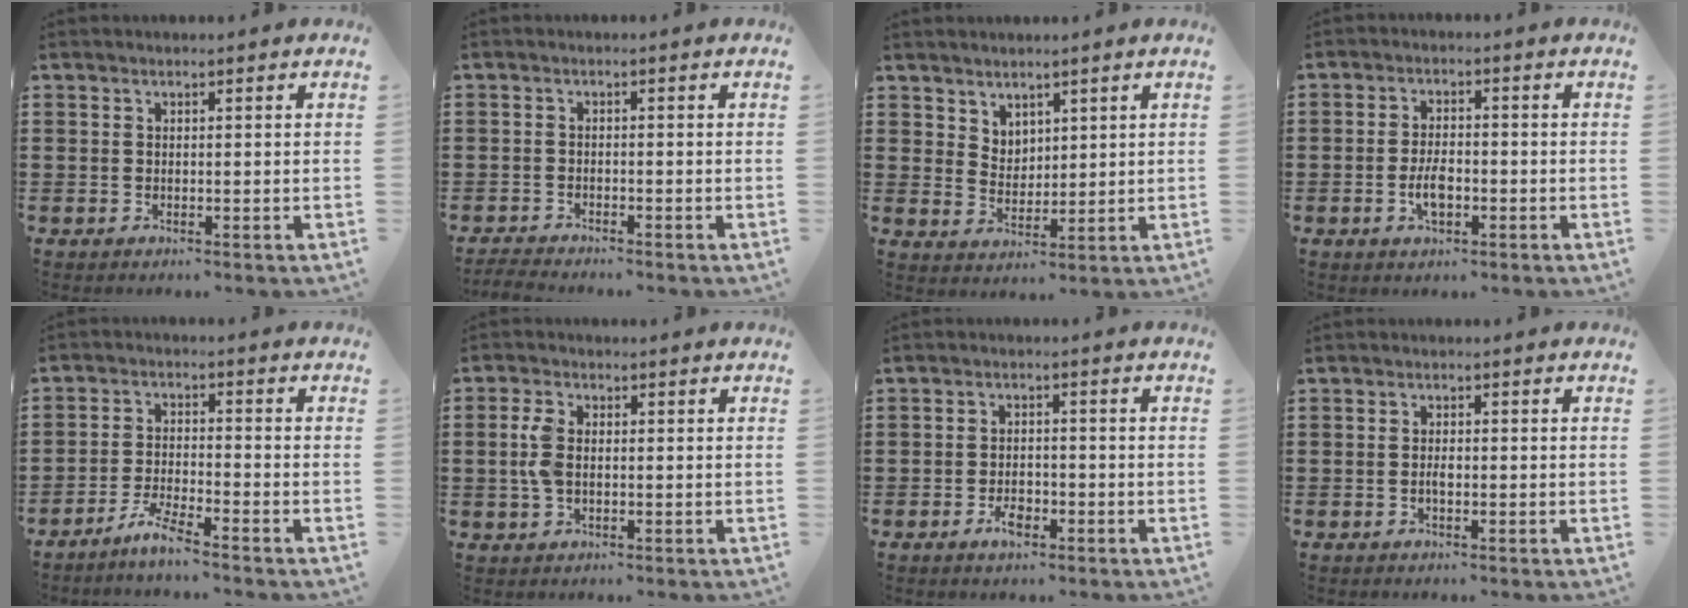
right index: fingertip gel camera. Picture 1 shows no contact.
{"total": 1.8, "force": [-1.8, 0.1, 0.1], "torque": [-0.014, -0.004, -0.039]}
{"total": 3.7, "force": [3.1, 2.1, -0.1], "torque": [-0.010, 0.000, 0.059]}
{"total": 3.9, "force": [-1.2, 1.7, 3.4], "torque": [-0.074, -0.003, -0.023]}
{"total": 4.4, "force": [-3.9, -0.4, 1.9], "torque": [-0.054, -0.011, -0.080]}
{"total": 4.3, "force": [0.1, 2.4, 3.5], "torque": [-0.093, 0.000, -0.005]}
{"total": 3.1, "force": [-1.5, 1.4, 2.3], "torque": [-0.050, -0.003, -0.028]}
{"total": 1.3, "force": [-0.3, 0.4, 1.2], "torque": [-0.025, -0.003, -0.005]}